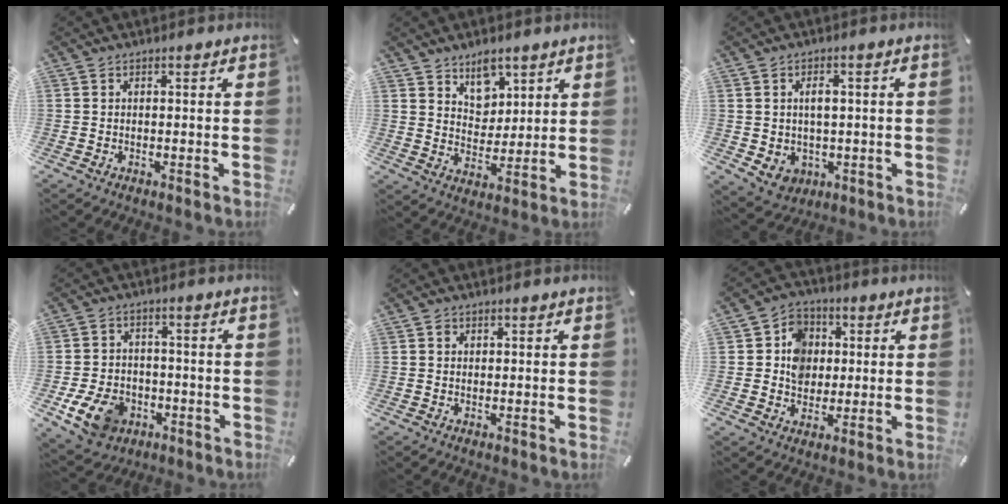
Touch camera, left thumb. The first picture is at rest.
{"total": 7.9, "force": [5.4, 5.5, 1.5], "torque": [-0.010, -0.040, 0.097]}
{"total": 6.4, "force": [1.0, 5.4, 3.3], "torque": [-0.041, 0.000, 0.016]}
{"total": 10.7, "force": [-4.1, 8.2, 5.5], "torque": [-0.114, 0.021, -0.075]}
{"total": 1.1, "force": [0.3, 1.0, 0.2], "torque": [0.004, 0.002, 0.003]}
{"total": 8.6, "force": [0.4, 7.9, 3.3], "torque": [-0.049, 0.013, 0.008]}